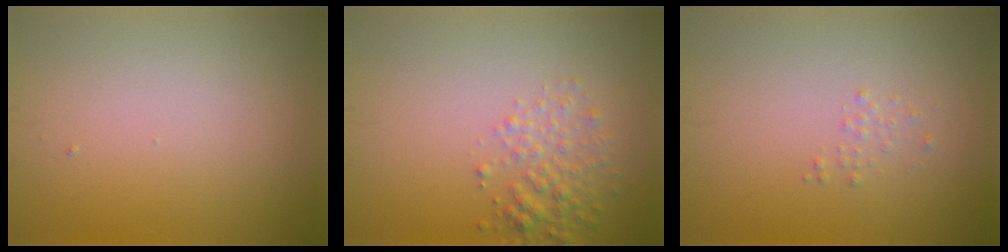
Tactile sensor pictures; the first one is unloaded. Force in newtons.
{"total": 2.6, "press": 2.6, "slide": 0.1}
{"total": 0.6, "press": 0.6, "slide": 0.1}